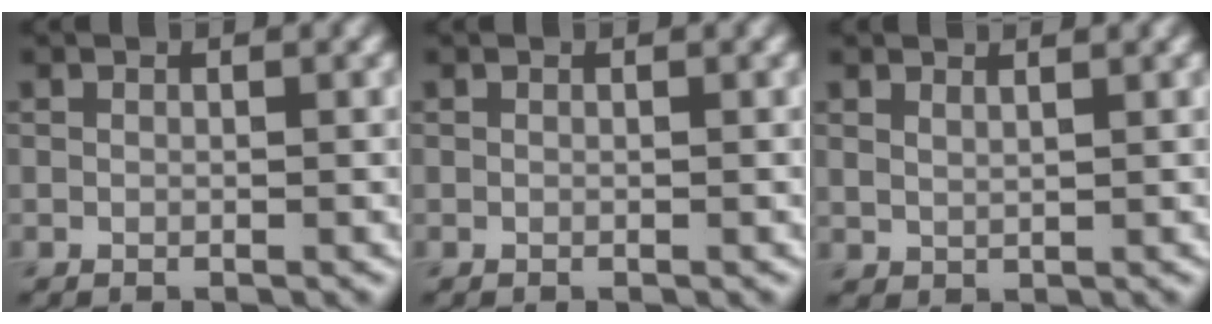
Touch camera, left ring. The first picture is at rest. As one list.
[{"total": 0.0}, {"total": 1.6, "force": [1.4, 0.4, 0.6], "torque": [-0.017, 0.004, 0.023]}]